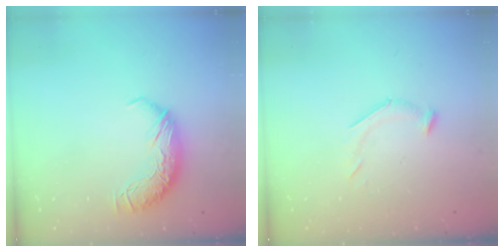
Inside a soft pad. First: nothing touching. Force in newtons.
{"total": 6.4, "press": 6.3, "slide": 0.9}